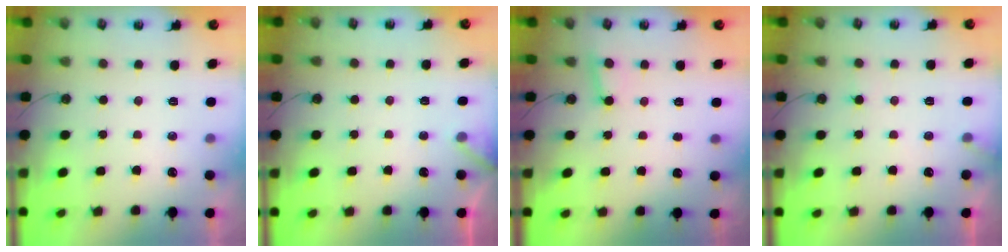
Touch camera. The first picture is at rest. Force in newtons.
{"total": 4.4, "press": 4.4, "slide": 0.5}
{"total": 2.9, "press": 2.9, "slide": 0.3}
{"total": 7.7, "press": 7.7, "slide": 0.4}